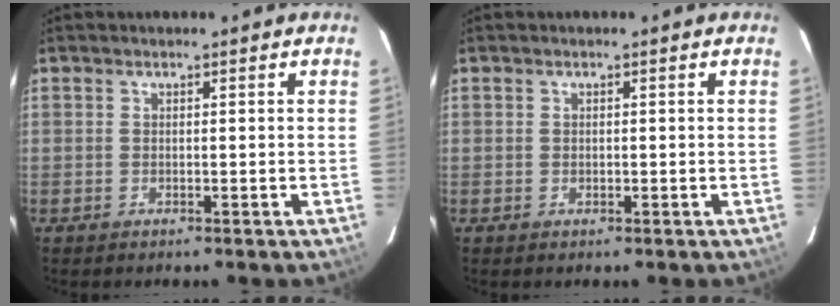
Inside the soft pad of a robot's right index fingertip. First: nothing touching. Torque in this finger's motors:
{"motor_torque": [-0.21, 0.14, -0.04, -0.01]}